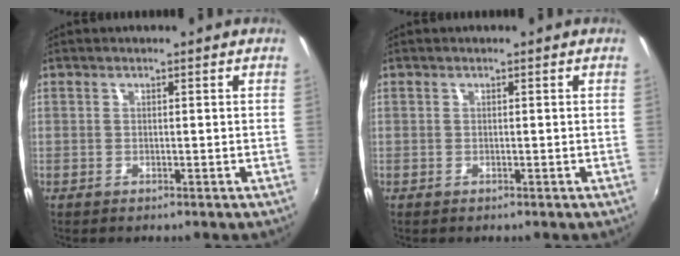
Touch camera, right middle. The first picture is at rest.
{"total": 0.0}